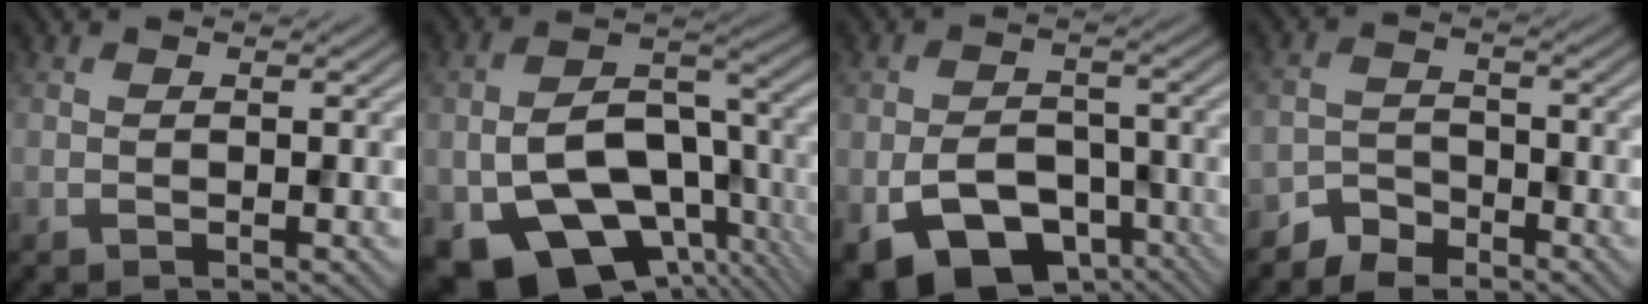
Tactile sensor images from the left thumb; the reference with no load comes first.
{"total": 14.8, "force": [-6.3, 9.3, 9.5], "torque": [-0.167, -0.036, -0.103]}
{"total": 10.1, "force": [-4.9, 6.2, 6.2], "torque": [-0.122, -0.020, -0.081]}
{"total": 3.5, "force": [-2.9, 1.7, 0.8], "torque": [-0.011, 0.006, -0.065]}